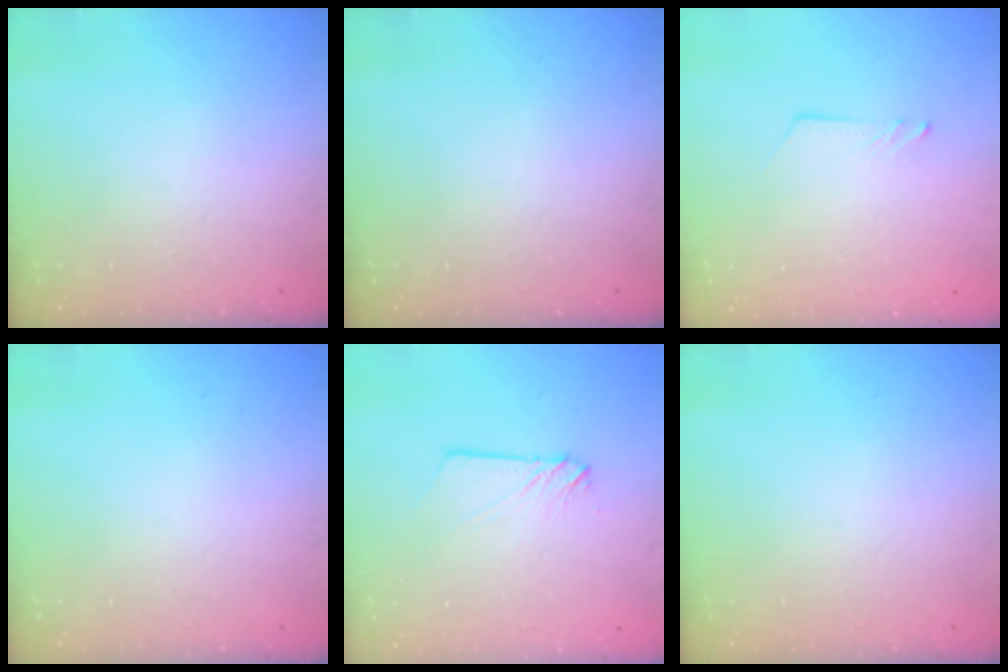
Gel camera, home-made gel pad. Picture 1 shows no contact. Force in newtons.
{"total": 0.0}
{"total": 1.2, "press": 1.2, "slide": 0.1}
{"total": 0.0}
{"total": 4.1, "press": 4.1, "slide": 0.4}
{"total": 0.0}